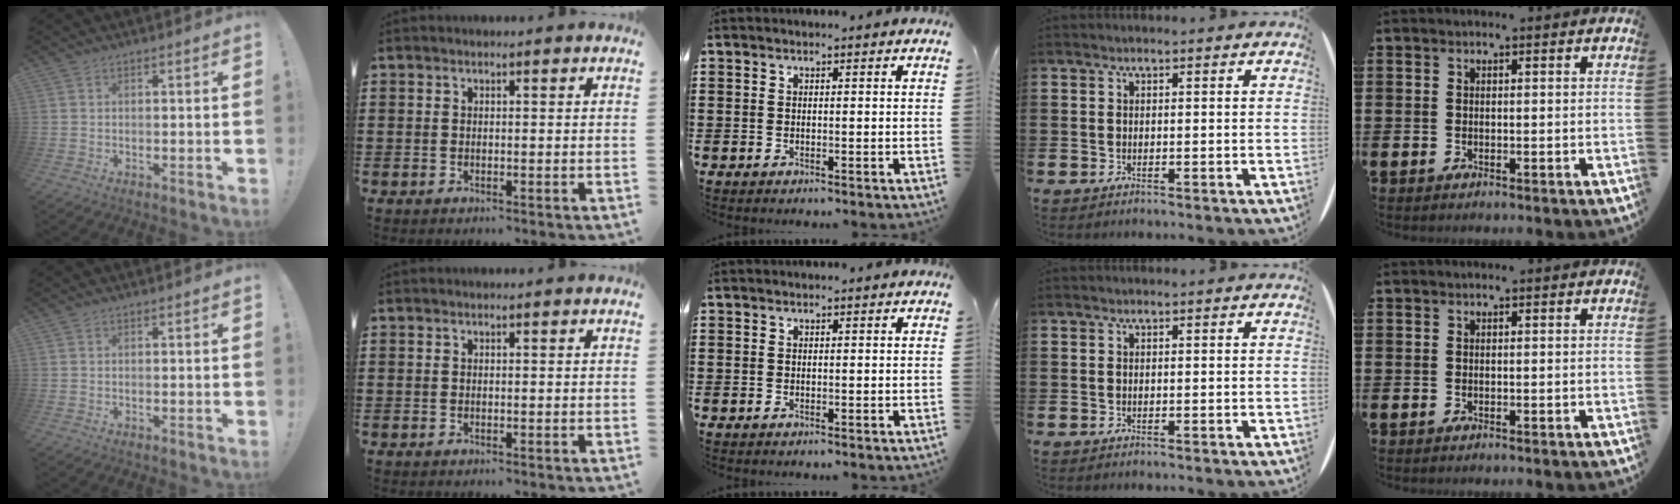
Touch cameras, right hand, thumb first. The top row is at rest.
{}